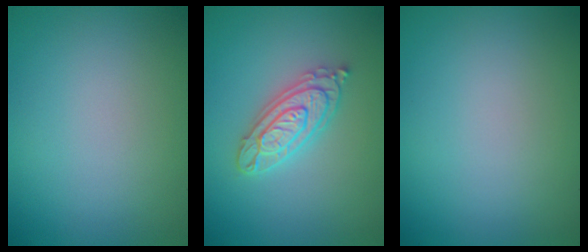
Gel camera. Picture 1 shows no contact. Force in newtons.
{"total": 4.3, "press": 4.2, "slide": 0.7}
{"total": 0.0}